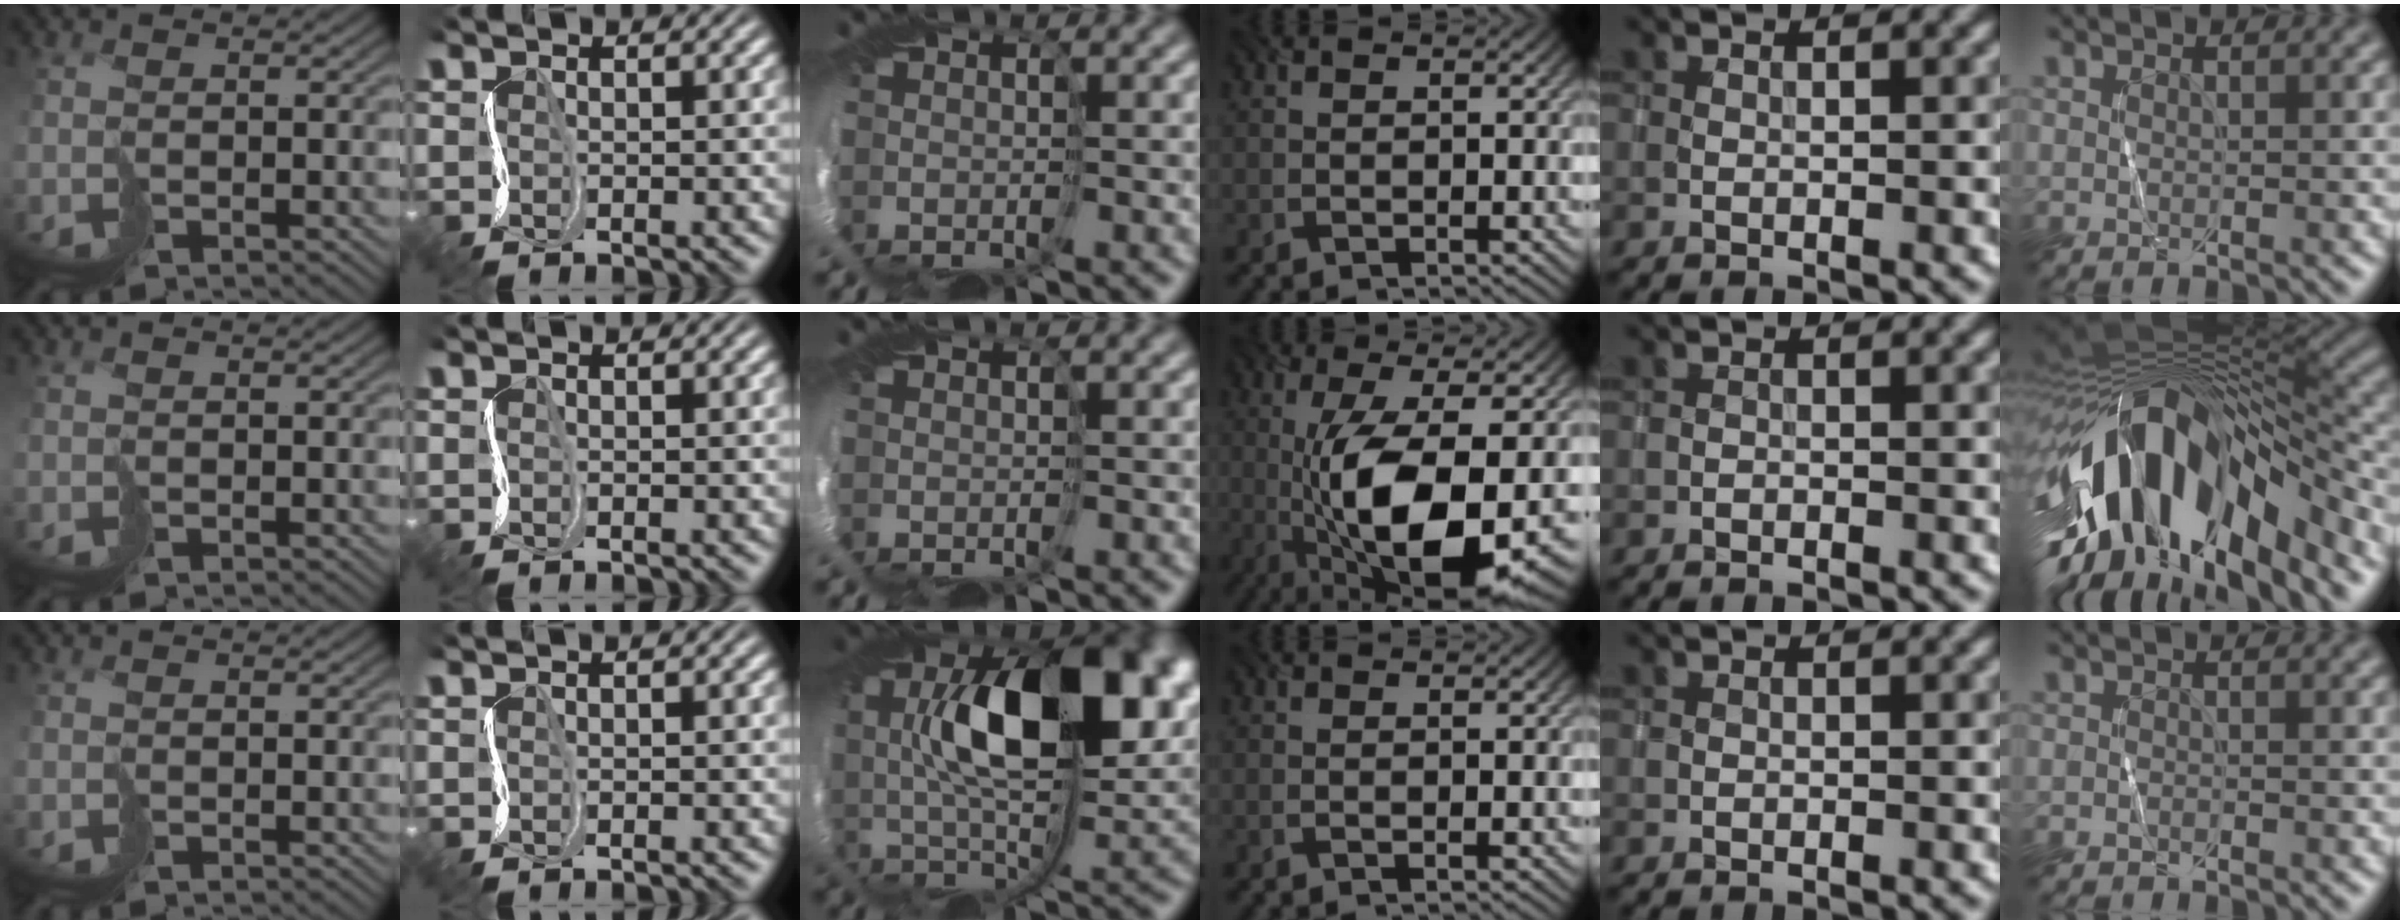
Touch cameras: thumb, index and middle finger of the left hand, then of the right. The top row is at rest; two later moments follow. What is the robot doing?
{"motion": "cut", "object": "wrapping paper"}